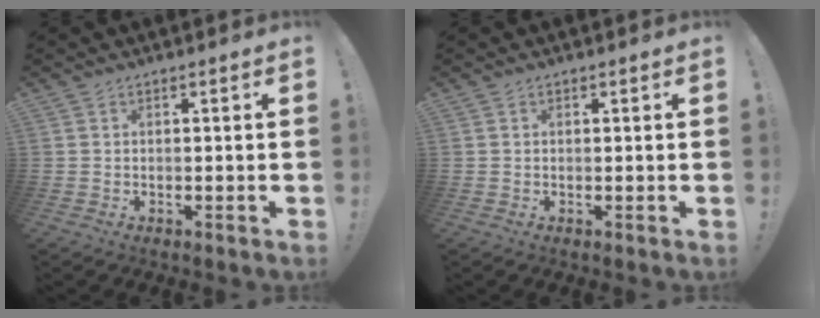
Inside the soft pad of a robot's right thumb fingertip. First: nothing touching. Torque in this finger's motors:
{"motor_torque": [-0.37, 0.39, 0.57, -0.16, -0.06]}